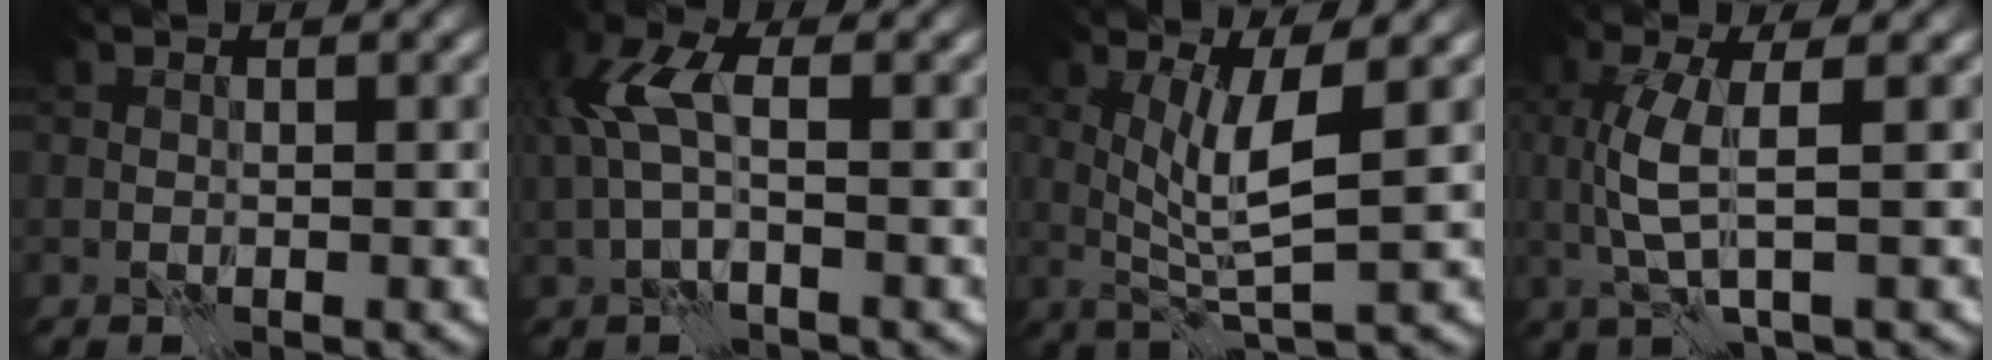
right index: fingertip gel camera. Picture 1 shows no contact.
{"total": 5.0, "force": [0.9, 2.2, 4.4], "torque": [-0.108, 0.018, 0.007]}
{"total": 4.6, "force": [1.5, 0.3, 4.4], "torque": [-0.082, -0.005, 0.031]}
{"total": 3.7, "force": [0.9, 0.4, 3.5], "torque": [-0.083, 0.002, 0.020]}